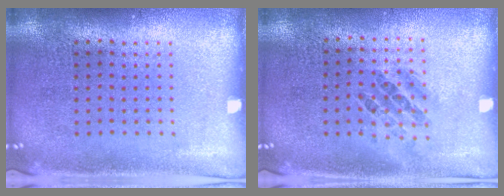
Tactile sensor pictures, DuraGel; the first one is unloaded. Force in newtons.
{"total": 0.9, "press": 0.8, "slide": 0.5}